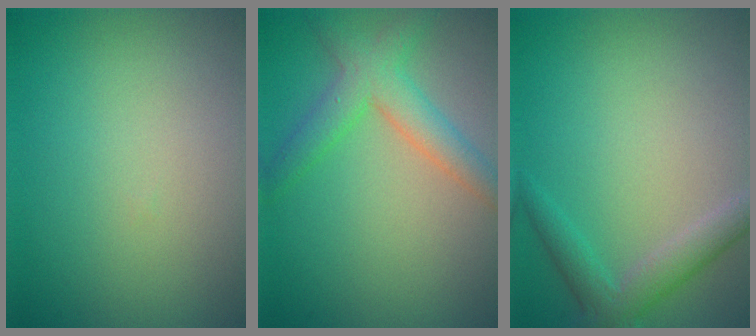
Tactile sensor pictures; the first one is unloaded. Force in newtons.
{"total": 4.1, "press": 4.1, "slide": 0.2}
{"total": 3.0, "press": 3.0, "slide": 0.1}